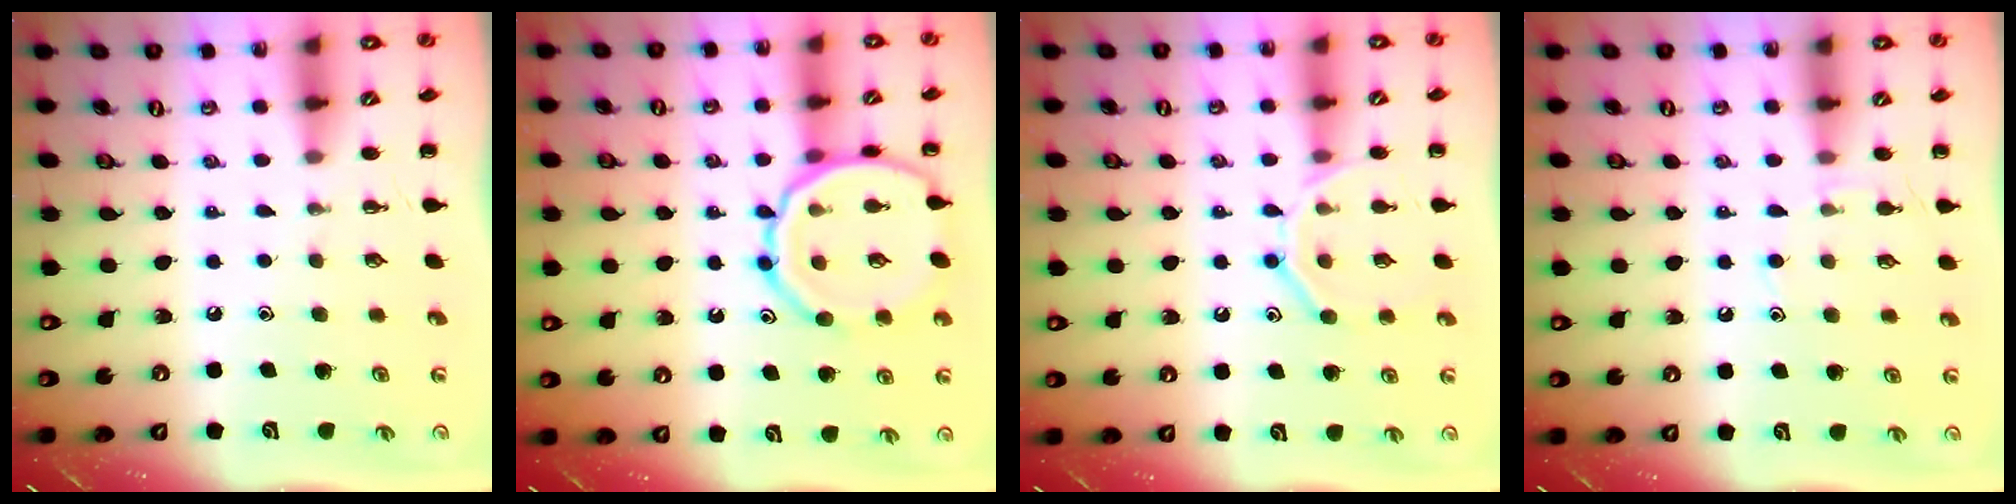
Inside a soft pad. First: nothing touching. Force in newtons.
{"total": 13.3, "press": 13.2, "slide": 1.2}
{"total": 11.6, "press": 11.5, "slide": 1.4}
{"total": 5.5, "press": 5.2, "slide": 1.8}